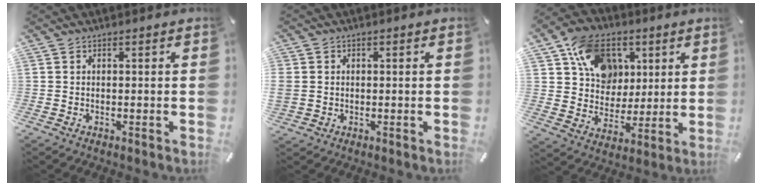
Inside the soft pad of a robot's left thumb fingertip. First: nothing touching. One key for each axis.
{"total": 3.0, "fx": 0.3, "fy": 2.9, "fz": 0.9, "tx": -0.017, "ty": 0.006, "tz": 0.007}
{"total": 14.7, "fx": 5.4, "fy": 12.3, "fz": 5.9, "tx": -0.106, "ty": -0.010, "tz": 0.108}